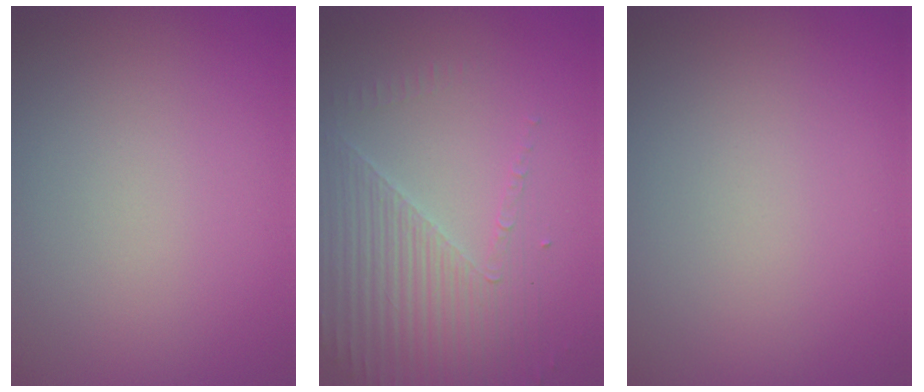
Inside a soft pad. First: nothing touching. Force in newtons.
{"total": 3.8, "press": 3.5, "slide": 1.5}
{"total": 0.0}